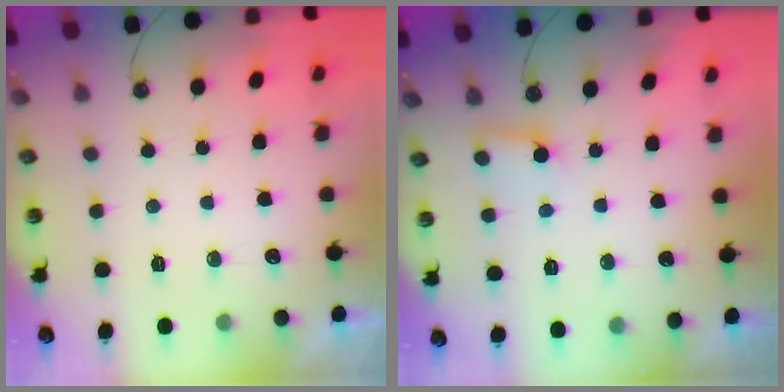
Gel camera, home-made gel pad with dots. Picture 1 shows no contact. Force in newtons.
{"total": 2.6, "press": 2.6, "slide": 0.3}